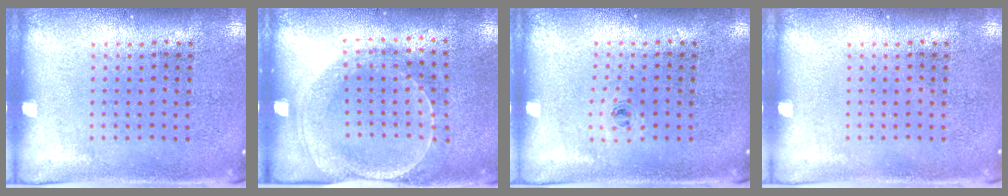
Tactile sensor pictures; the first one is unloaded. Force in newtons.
{"total": 1.7, "press": 1.7, "slide": 0.3}
{"total": 0.5, "press": 0.3, "slide": 0.5}
{"total": 0.0}